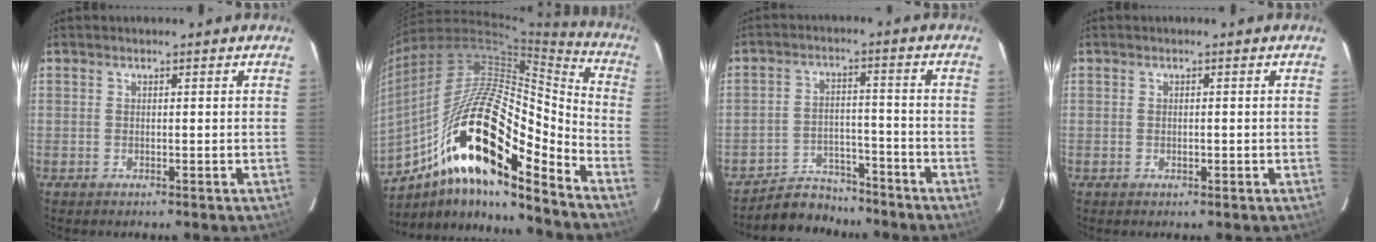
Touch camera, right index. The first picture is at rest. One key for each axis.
{"total": 23.0, "fx": -12.3, "fy": 5.3, "fz": 18.7, "tx": -0.331, "ty": 0.014, "tz": -0.207}
{"total": 7.2, "fx": -6.6, "fy": 2.8, "fz": -0.6, "tx": 0.020, "ty": 0.026, "tz": -0.110}
{"total": 0.7, "fx": -0.2, "fy": 0.4, "fz": 0.6, "tx": -0.012, "ty": 0.000, "tz": -0.002}